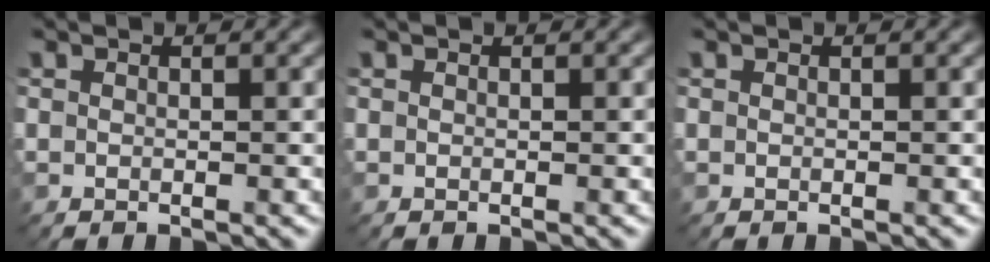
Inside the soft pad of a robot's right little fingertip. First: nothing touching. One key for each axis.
{"total": 0.0}
{"total": 0.0}